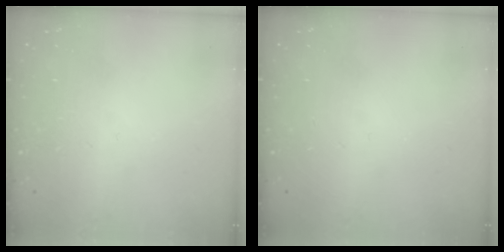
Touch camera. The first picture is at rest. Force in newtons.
{"total": 0.0}